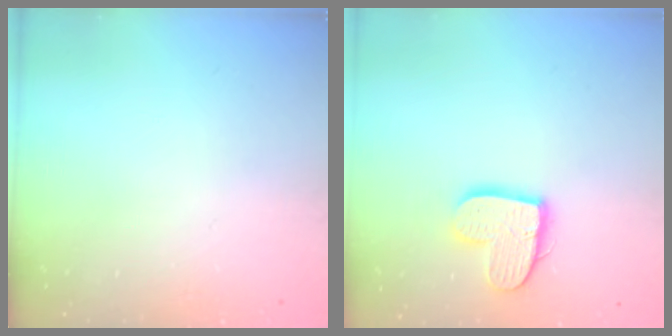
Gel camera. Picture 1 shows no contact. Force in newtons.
{"total": 12.6, "press": 12.6, "slide": 0.8}